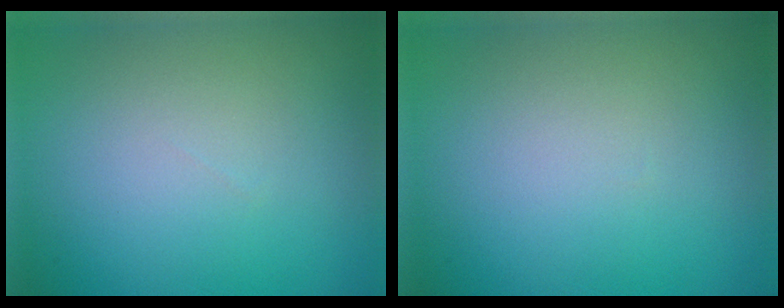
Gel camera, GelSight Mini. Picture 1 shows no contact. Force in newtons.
{"total": 0.0}